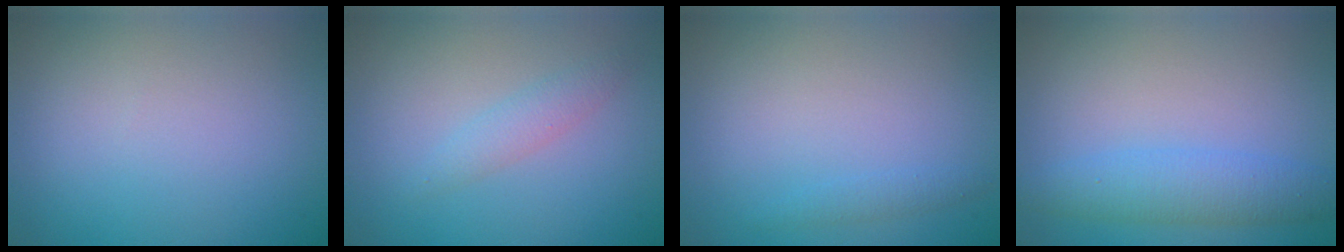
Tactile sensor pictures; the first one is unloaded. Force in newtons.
{"total": 1.6, "press": 1.6, "slide": 0.0}
{"total": 0.9, "press": 0.9, "slide": 0.0}
{"total": 3.6, "press": 3.6, "slide": 0.1}